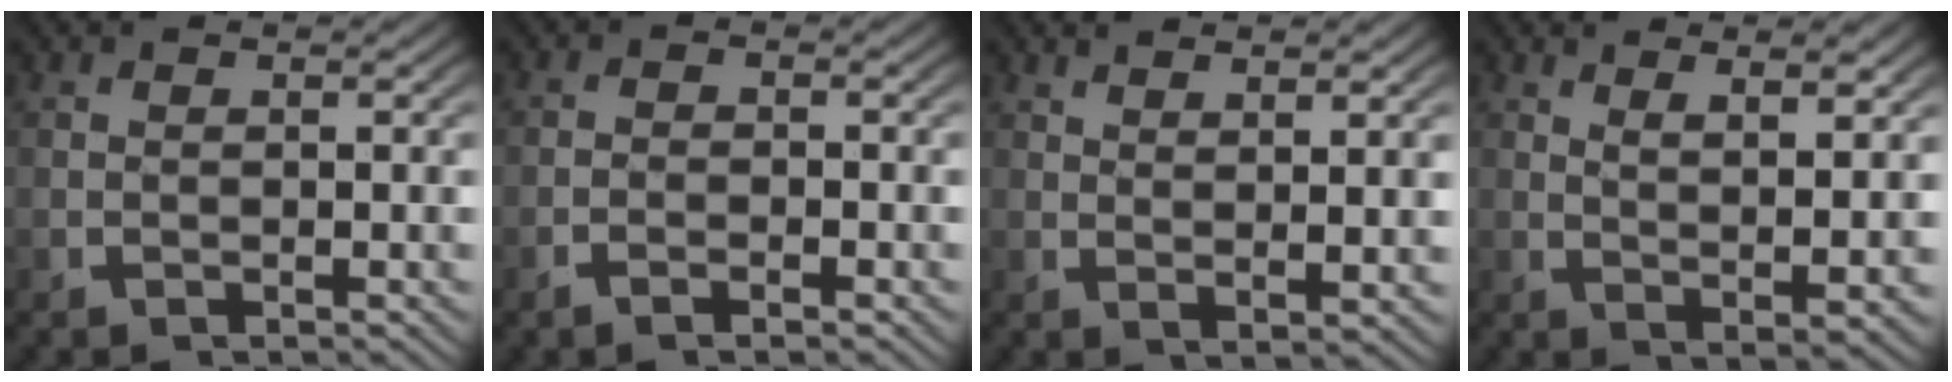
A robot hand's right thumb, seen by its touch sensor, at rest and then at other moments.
{"total": 1.3, "force": [-0.9, 0.4, 0.9], "torque": [-0.019, 0.000, -0.023]}
{"total": 2.5, "force": [2.1, 0.0, 1.3], "torque": [-0.024, -0.002, 0.043]}
{"total": 3.8, "force": [2.0, 0.6, 3.2], "torque": [-0.058, -0.008, 0.042]}